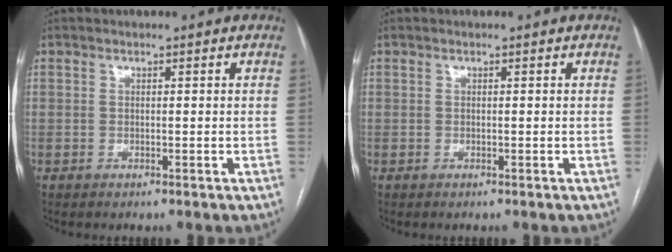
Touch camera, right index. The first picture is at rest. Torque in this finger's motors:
{"motor_torque": [0.00, 0.00, 0.00, 0.00]}